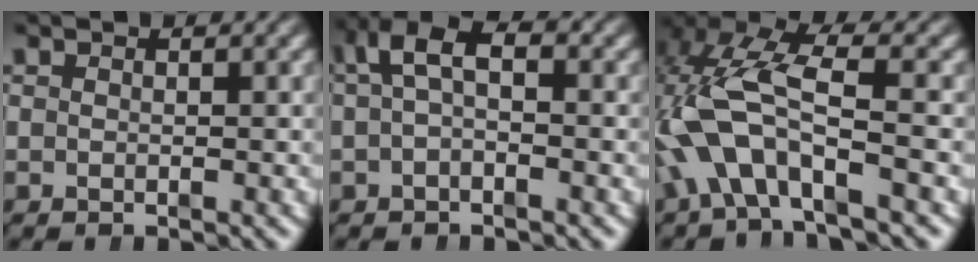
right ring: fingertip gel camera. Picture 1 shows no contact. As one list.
[{"total": 5.2, "force": [1.5, 2.7, 4.2], "torque": [-0.062, 0.016, 0.012]}, {"total": 6.7, "force": [0.1, 3.6, 5.6], "torque": [-0.143, -0.012, 0.006]}]